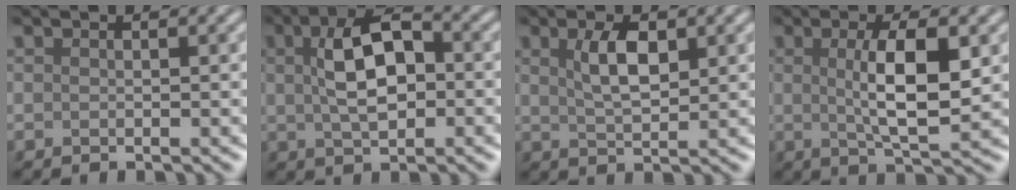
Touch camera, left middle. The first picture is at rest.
{"total": 6.3, "force": [0.8, 3.3, 5.4], "torque": [-0.096, 0.014, 0.010]}
{"total": 3.5, "force": [1.2, 1.4, 2.9], "torque": [-0.058, 0.002, 0.025]}
{"total": 5.8, "force": [0.7, 1.5, 5.6], "torque": [-0.099, 0.001, 0.015]}